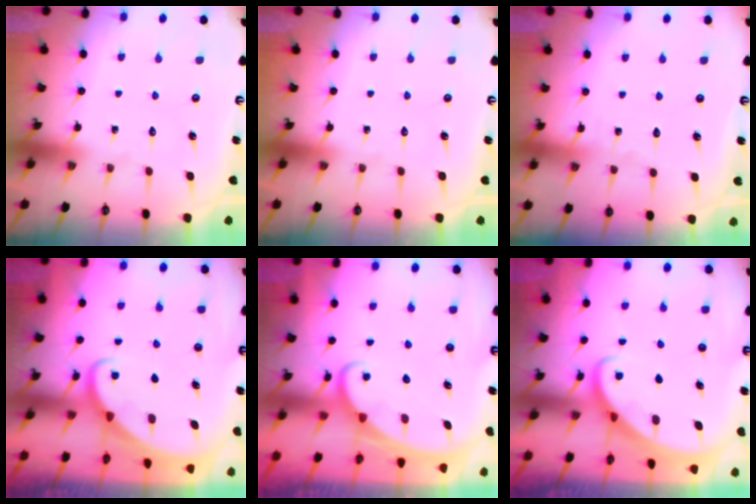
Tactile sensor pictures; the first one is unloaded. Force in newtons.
{"total": 0.0}
{"total": 2.2, "press": 2.2, "slide": 0.3}
{"total": 2.0, "press": 2.0, "slide": 0.2}
{"total": 2.2, "press": 2.2, "slide": 0.2}
{"total": 2.5, "press": 2.5, "slide": 0.3}